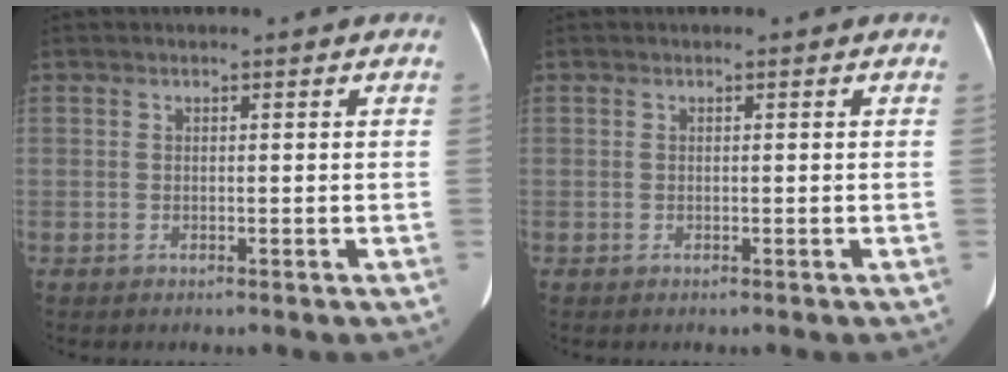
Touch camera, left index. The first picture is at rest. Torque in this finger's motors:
{"motor_torque": [0.06, 0.06, 0.00, 0.00]}